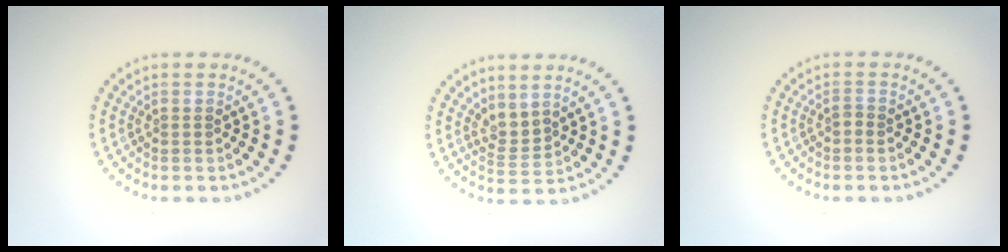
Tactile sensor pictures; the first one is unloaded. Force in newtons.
{"total": 1.8, "press": 1.3, "slide": 1.3}
{"total": 0.7, "press": 0.5, "slide": 0.5}